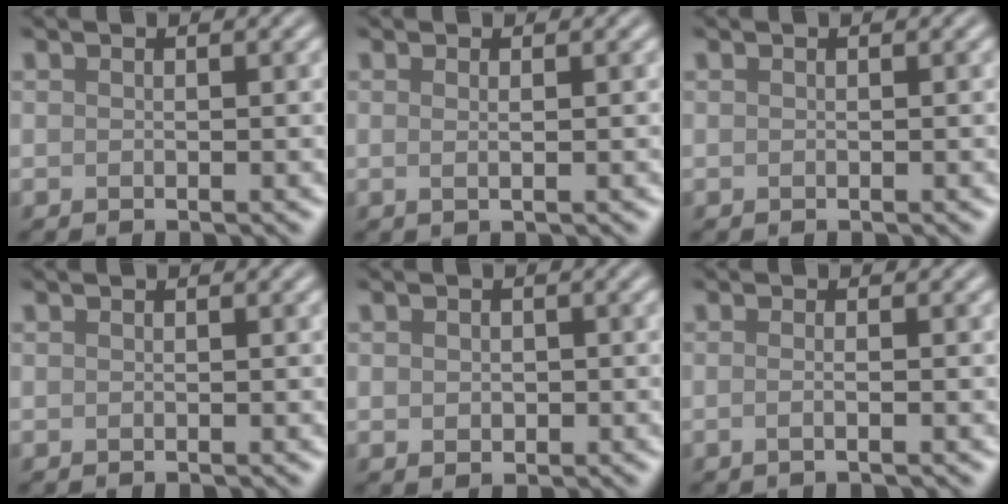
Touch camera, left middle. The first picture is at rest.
{"total": 1.0, "force": [0.2, 0.4, 0.9], "torque": [-0.012, 0.000, -0.002]}
{"total": 0.0}
{"total": 0.0}
{"total": 1.1, "force": [0.0, 0.9, 0.6], "torque": [-0.010, -0.002, -0.001]}
{"total": 1.9, "force": [0.0, 0.9, 1.6], "torque": [-0.002, -0.010, -0.020]}